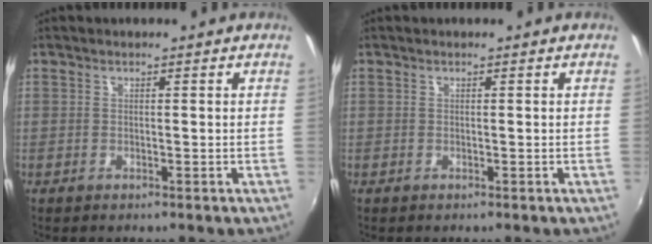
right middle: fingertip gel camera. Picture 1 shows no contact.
{"total": 0.0}